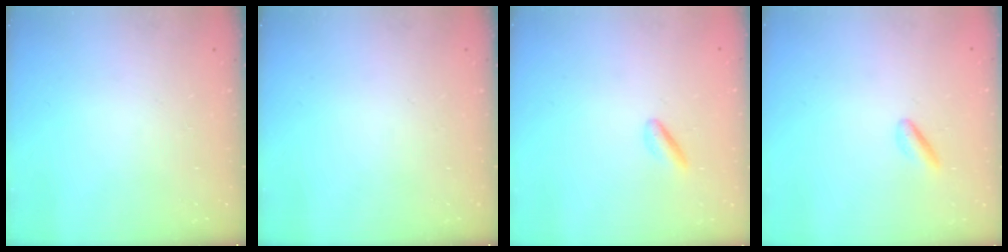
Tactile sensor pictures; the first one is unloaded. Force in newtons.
{"total": 0.0}
{"total": 1.2, "press": 1.1, "slide": 0.6}
{"total": 1.2, "press": 1.1, "slide": 0.6}